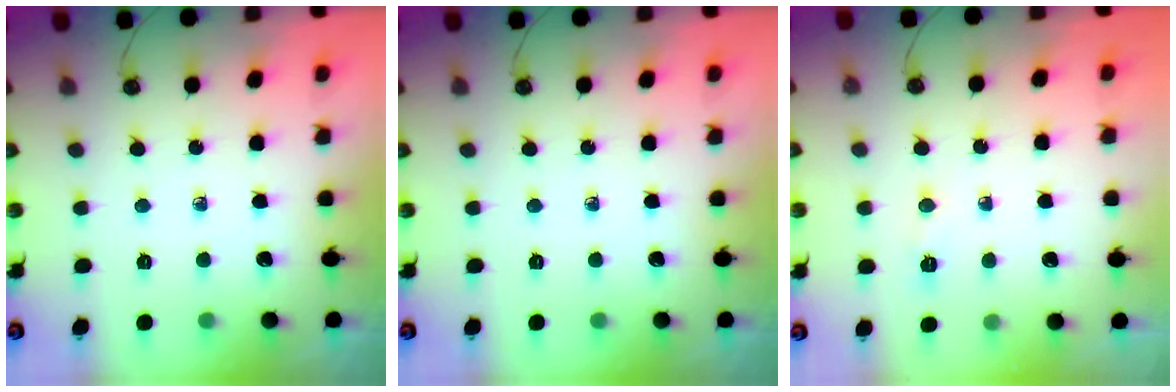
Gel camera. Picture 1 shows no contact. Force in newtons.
{"total": 0.0}
{"total": 5.0, "press": 4.9, "slide": 0.9}